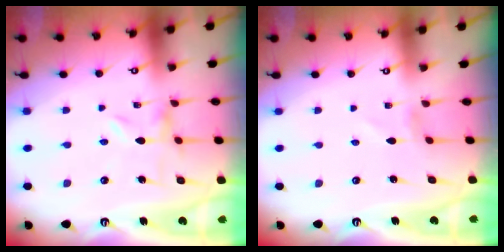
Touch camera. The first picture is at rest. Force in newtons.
{"total": 1.0, "press": 1.0, "slide": 0.1}